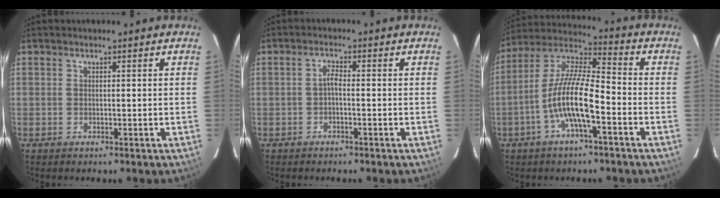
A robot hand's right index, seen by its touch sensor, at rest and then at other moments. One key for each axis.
{"total": 1.5, "fx": -0.7, "fy": 0.4, "fz": 1.3, "tx": -0.026, "ty": 0.006, "tz": -0.015}
{"total": 12.3, "fx": -4.7, "fy": 2.6, "fz": 11.1, "tx": -0.223, "ty": 0.005, "tz": -0.093}